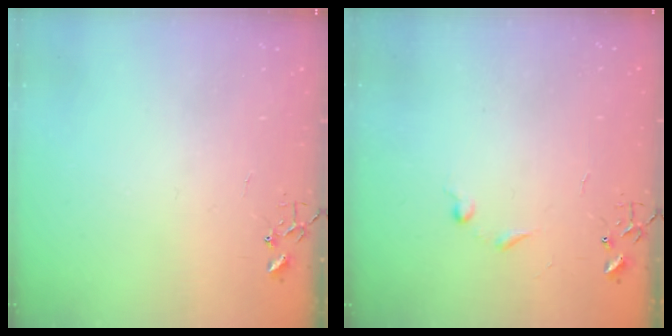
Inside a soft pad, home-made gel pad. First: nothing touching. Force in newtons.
{"total": 4.5, "press": 4.4, "slide": 0.7}